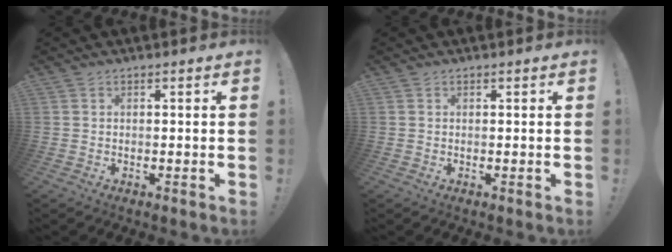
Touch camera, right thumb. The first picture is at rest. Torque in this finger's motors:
{"motor_torque": [-0.04, 0.04, 0.04, -0.03, 0.00]}